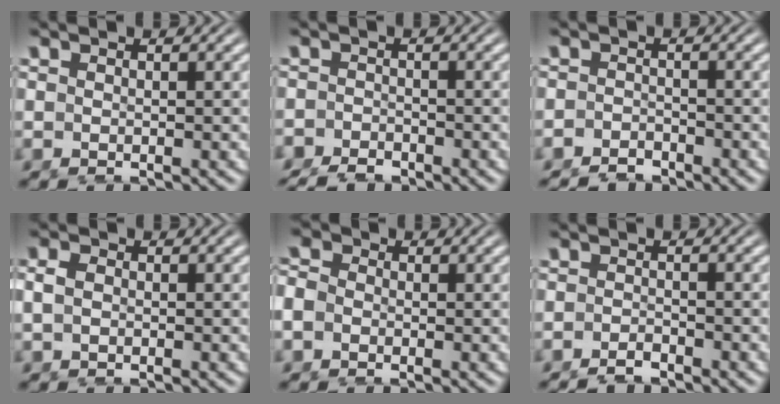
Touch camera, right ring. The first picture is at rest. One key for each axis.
{"total": 2.3, "fx": -2.3, "fy": 0.4, "fz": -0.4, "tx": 0.007, "ty": -0.013, "tz": -0.037}
{"total": 2.5, "fx": -2.4, "fy": 0.2, "fz": -0.6, "tx": 0.010, "ty": -0.014, "tz": -0.038}
{"total": 1.1, "fx": 0.1, "fy": 0.6, "fz": 0.9, "tx": -0.021, "ty": 0.003, "tz": -0.001}
{"total": 2.7, "fx": -0.3, "fy": 2.6, "fz": 0.8, "tx": -0.024, "ty": -0.005, "tz": -0.014}
{"total": 1.8, "fx": -1.7, "fy": -0.2, "fz": -0.1, "tx": 0.004, "ty": -0.003, "tz": -0.032}